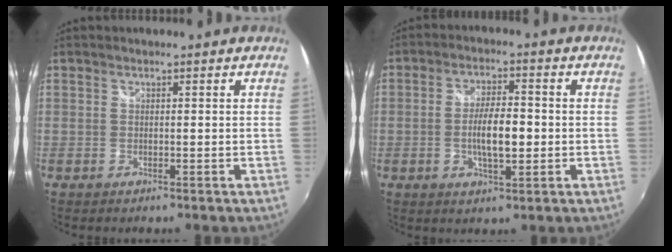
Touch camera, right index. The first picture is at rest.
{"total": 7.5, "force": [-1.1, 2.4, 7.0], "torque": [-0.130, 0.000, -0.017]}